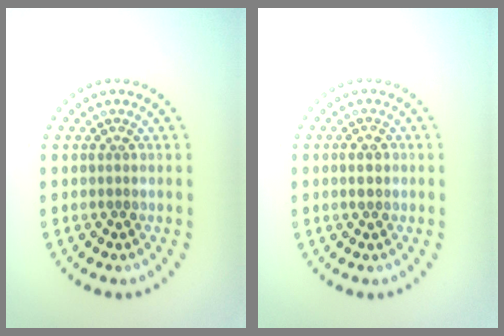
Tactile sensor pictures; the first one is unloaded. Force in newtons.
{"total": 1.2, "press": 1.2, "slide": 0.1}